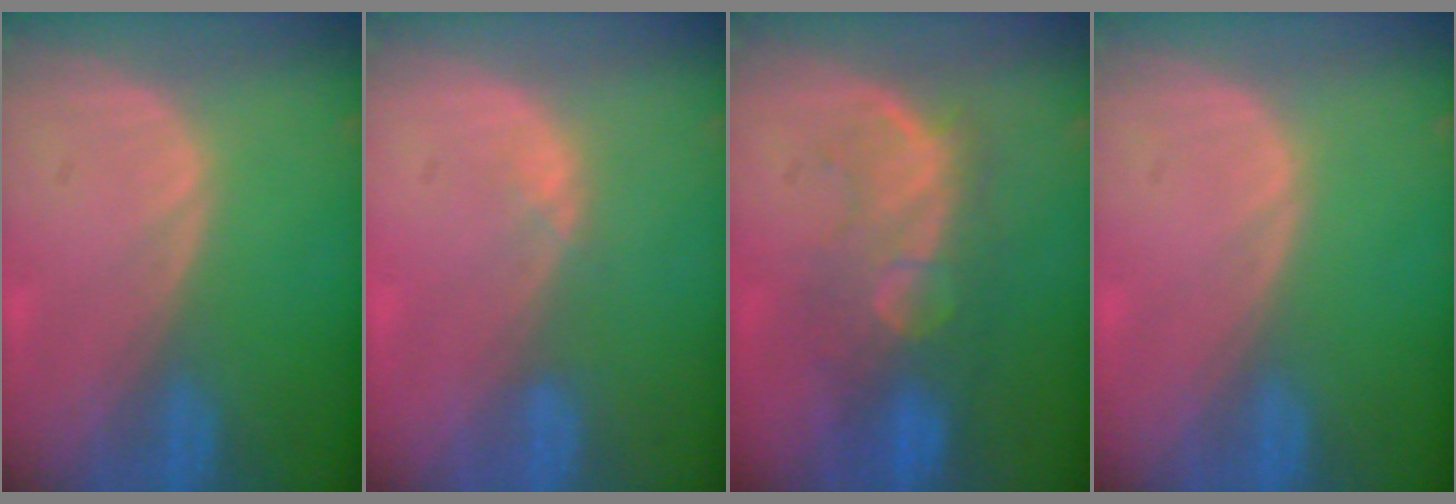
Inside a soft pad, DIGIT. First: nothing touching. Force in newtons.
{"total": 1.3, "press": 1.1, "slide": 0.8}
{"total": 9.0, "press": 8.3, "slide": 3.4}
{"total": 0.0}